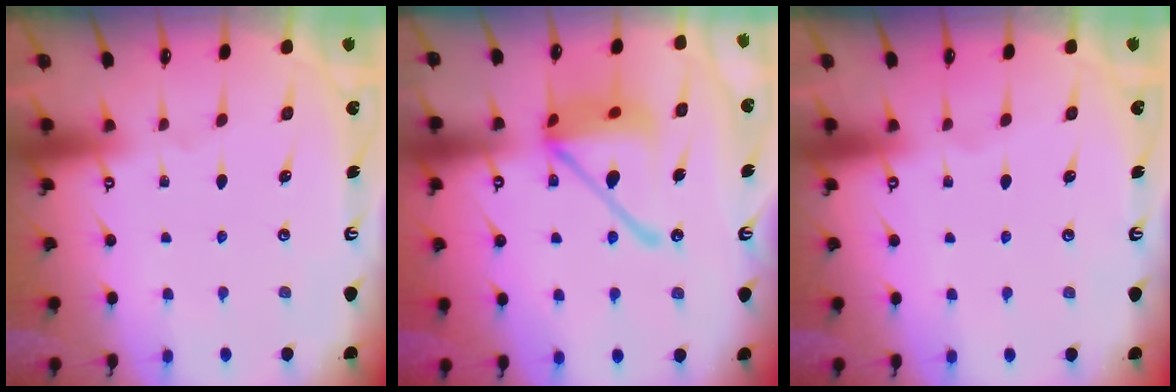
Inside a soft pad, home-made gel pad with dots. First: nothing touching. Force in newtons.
{"total": 17.4, "press": 17.2, "slide": 2.3}
{"total": 0.0}